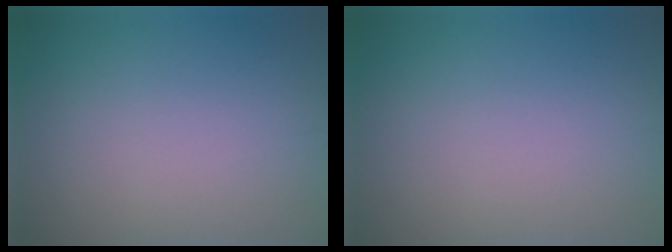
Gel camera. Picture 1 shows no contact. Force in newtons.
{"total": 0.0}